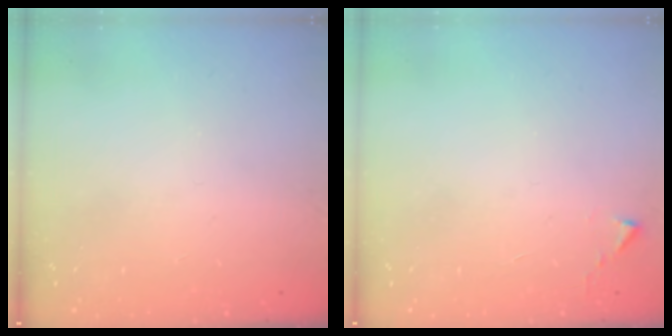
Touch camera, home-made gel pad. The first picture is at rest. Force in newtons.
{"total": 2.7, "press": 2.7, "slide": 0.5}